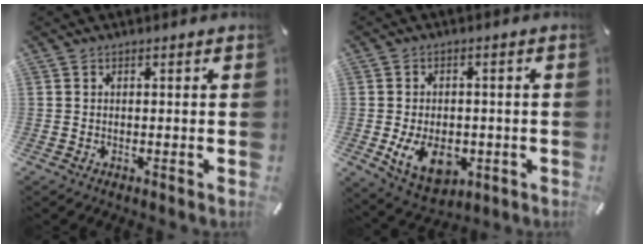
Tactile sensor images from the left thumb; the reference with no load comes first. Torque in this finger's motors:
{"motor_torque": [1.73, 2.18, 1.21, 0.45, 0.15]}